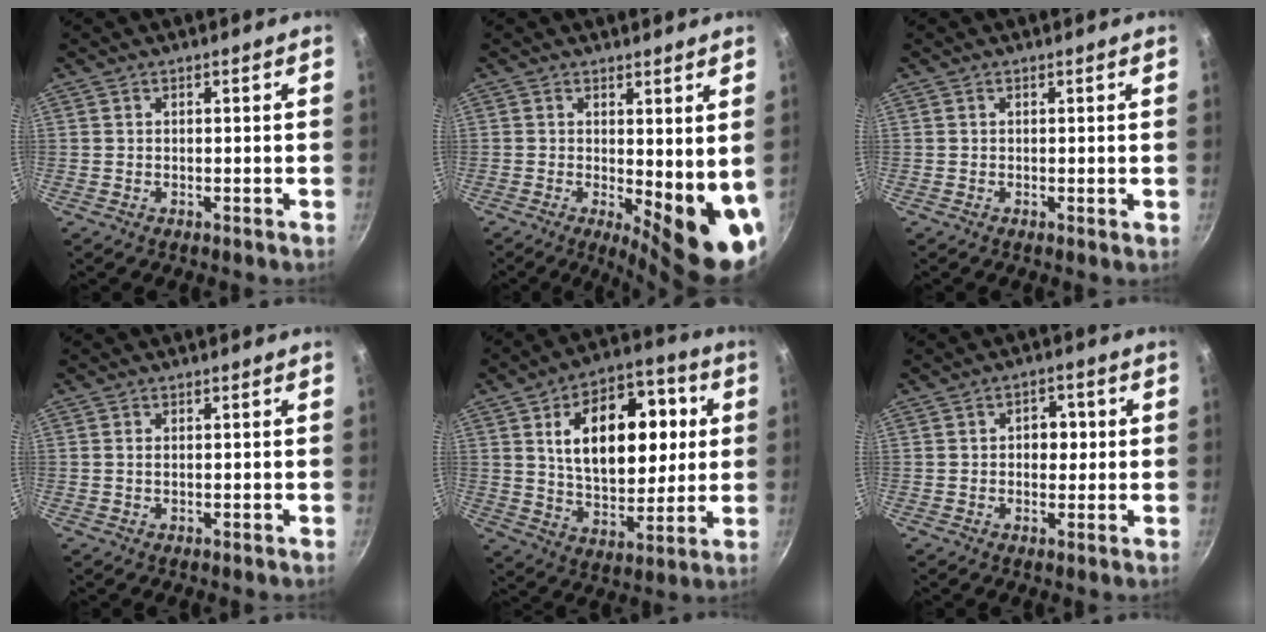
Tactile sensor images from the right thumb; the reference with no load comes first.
{"total": 12.2, "force": [-1.0, 4.1, 11.5], "torque": [-0.148, -0.027, 0.001]}
{"total": 0.5, "force": [0.1, 0.0, 0.5], "torque": [-0.009, -0.004, 0.001]}
{"total": 0.6, "force": [0.1, 0.3, 0.5], "torque": [-0.014, 0.000, 0.002]}
{"total": 21.2, "force": [4.7, 12.4, 16.5], "torque": [-0.210, 0.003, 0.076]}
{"total": 4.5, "force": [0.5, 3.1, 3.2], "torque": [-0.022, 0.006, 0.003]}